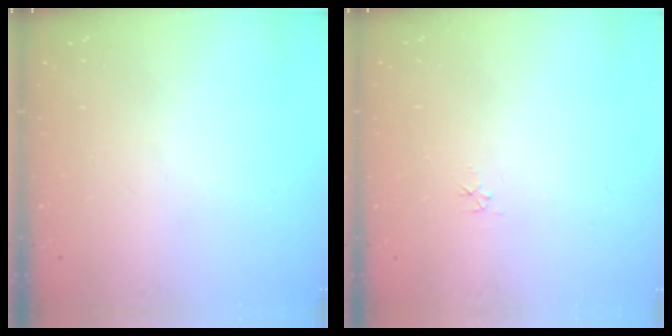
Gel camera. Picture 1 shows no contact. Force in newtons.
{"total": 3.6, "press": 3.6, "slide": 0.4}